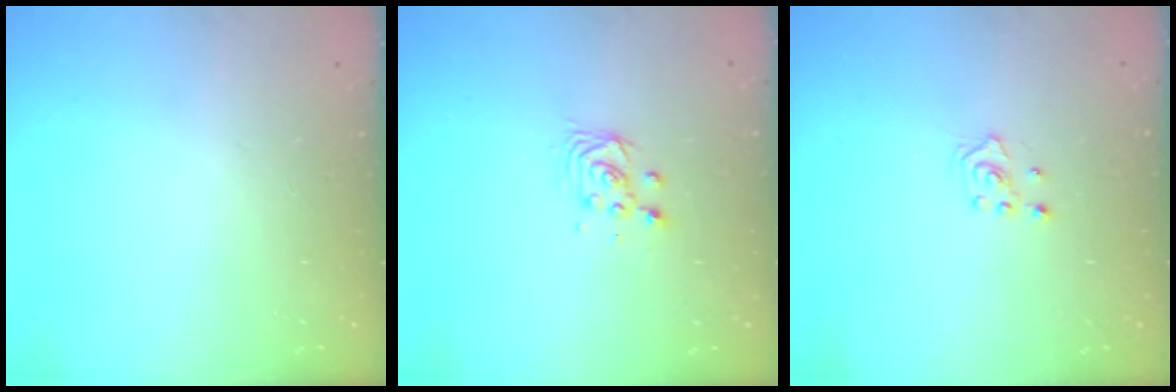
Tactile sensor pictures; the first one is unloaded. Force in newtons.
{"total": 3.5, "press": 3.5, "slide": 0.2}
{"total": 2.4, "press": 2.2, "slide": 0.8}